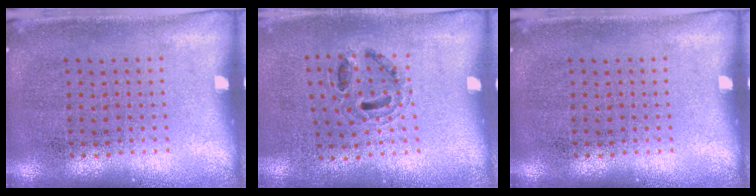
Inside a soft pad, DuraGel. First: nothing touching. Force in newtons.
{"total": 0.9, "press": 0.8, "slide": 0.2}
{"total": 0.0}